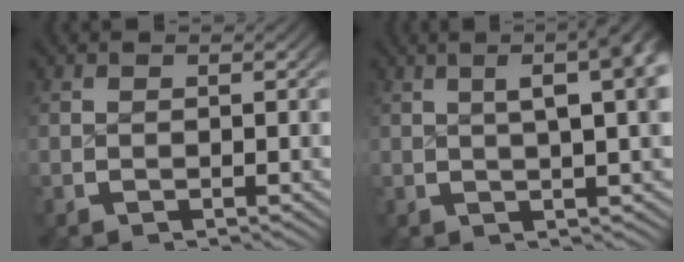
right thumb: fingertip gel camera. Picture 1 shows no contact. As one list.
[{"total": 9.1, "force": [3.5, 3.9, 7.5], "torque": [-0.073, 0.035, 0.035]}]